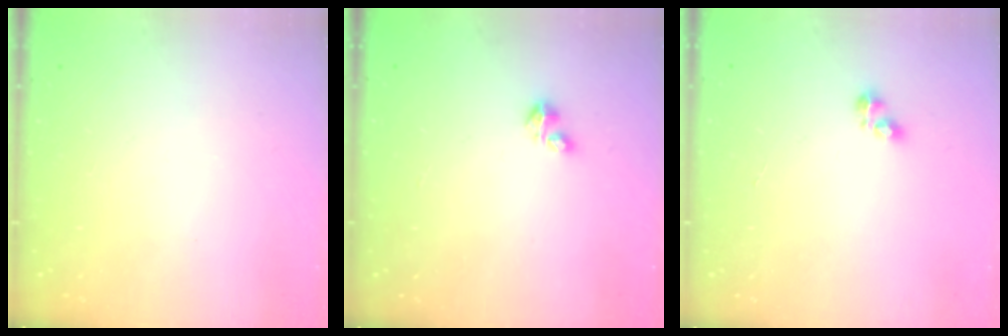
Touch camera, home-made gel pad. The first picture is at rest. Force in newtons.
{"total": 2.1, "press": 2.1, "slide": 0.3}
{"total": 2.7, "press": 2.6, "slide": 0.5}